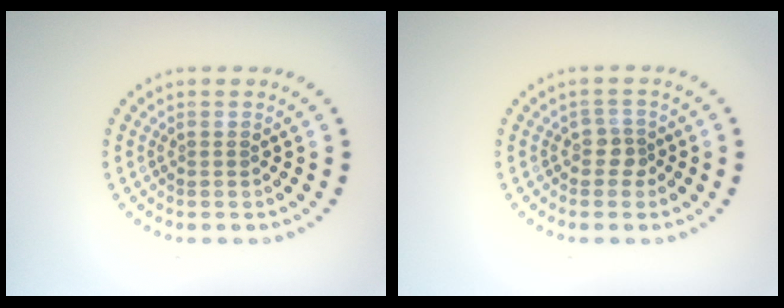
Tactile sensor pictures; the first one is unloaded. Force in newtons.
{"total": 1.5, "press": 1.2, "slide": 0.9}